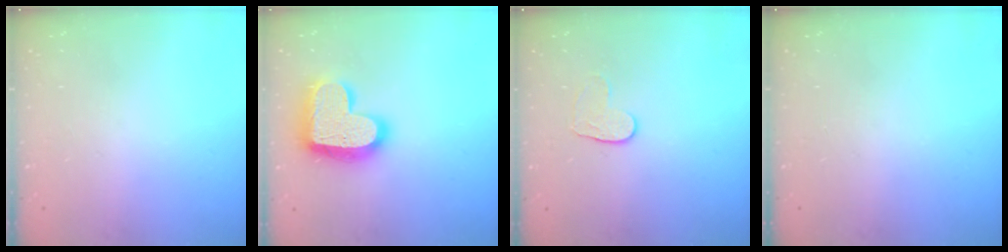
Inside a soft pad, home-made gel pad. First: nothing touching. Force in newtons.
{"total": 19.5, "press": 19.5, "slide": 1.4}
{"total": 5.6, "press": 5.5, "slide": 0.5}
{"total": 0.0}